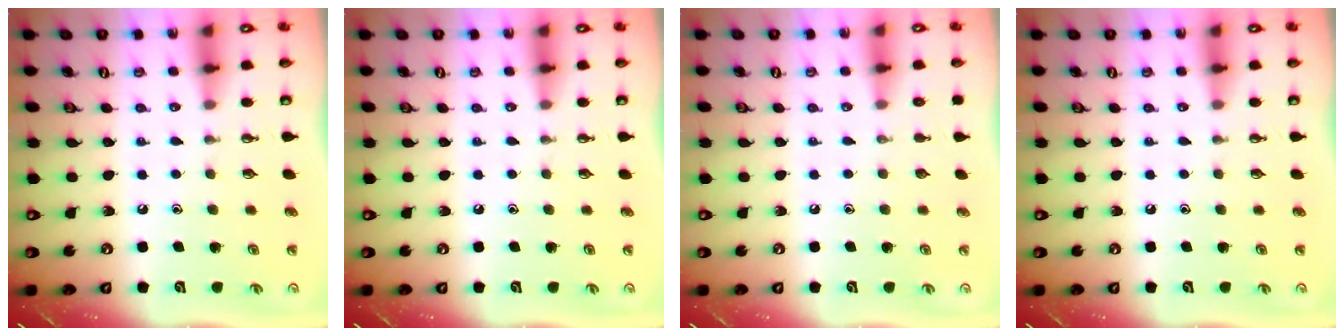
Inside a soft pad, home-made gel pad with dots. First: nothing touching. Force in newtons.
{"total": 0.0}
{"total": 0.0}
{"total": 0.0}